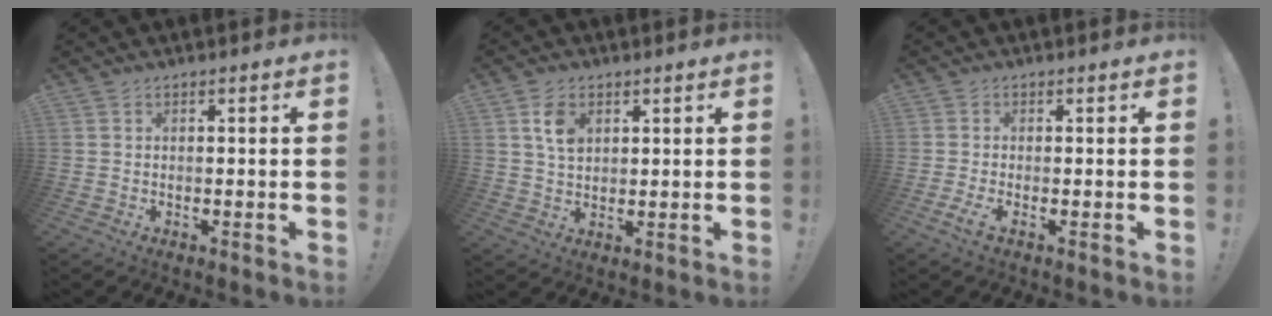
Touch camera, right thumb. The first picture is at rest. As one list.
[{"total": 6.5, "force": [2.5, 4.4, 4.1], "torque": [-0.064, -0.002, 0.047]}, {"total": 2.6, "force": [-0.5, 0.9, 2.4], "torque": [-0.039, -0.010, -0.009]}]